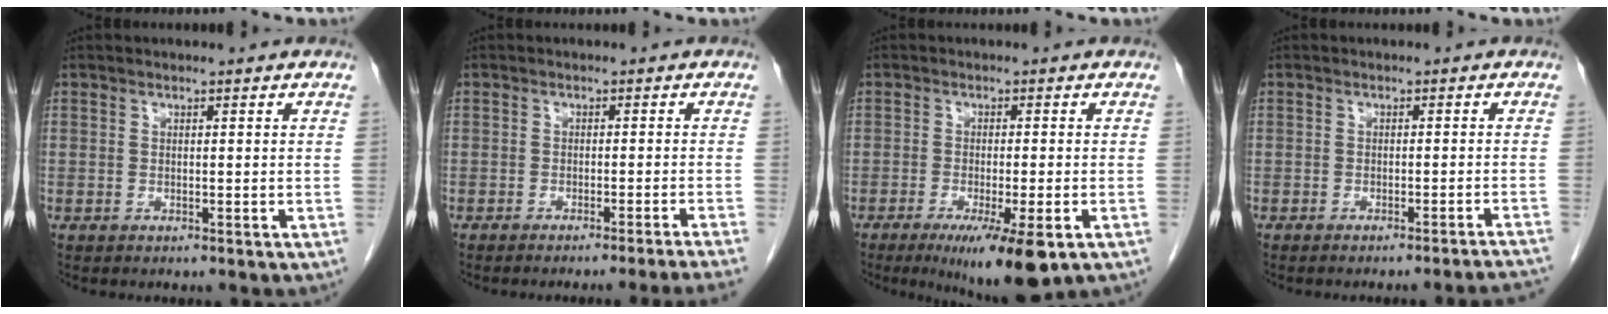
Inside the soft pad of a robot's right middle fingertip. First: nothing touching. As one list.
[{"total": 7.5, "force": [-6.4, -2.5, 3.0], "torque": [-0.005, -0.011, -0.082]}, {"total": 9.4, "force": [-5.3, 1.0, 7.7], "torque": [-0.116, -0.026, -0.078]}, {"total": 7.7, "force": [-7.3, -1.7, 1.7], "torque": [0.002, -0.008, -0.083]}]